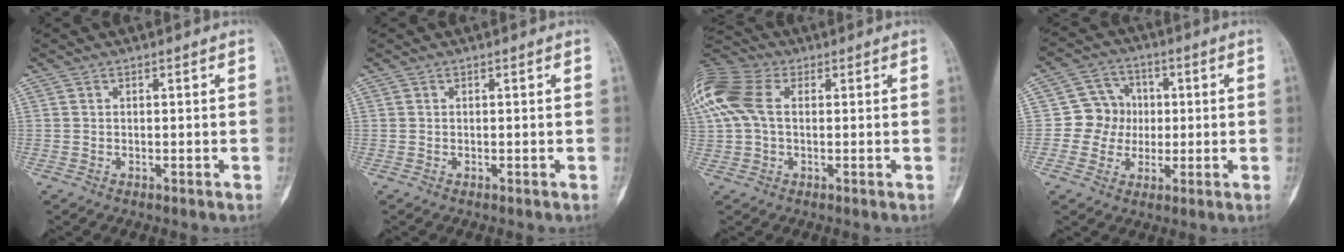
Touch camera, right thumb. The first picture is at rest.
{"total": 0.0}
{"total": 13.8, "force": [2.7, 9.1, 10.1], "torque": [-0.254, 0.030, 0.045]}
{"total": 7.7, "force": [-0.1, 7.4, 2.2], "torque": [0.008, 0.017, -0.009]}